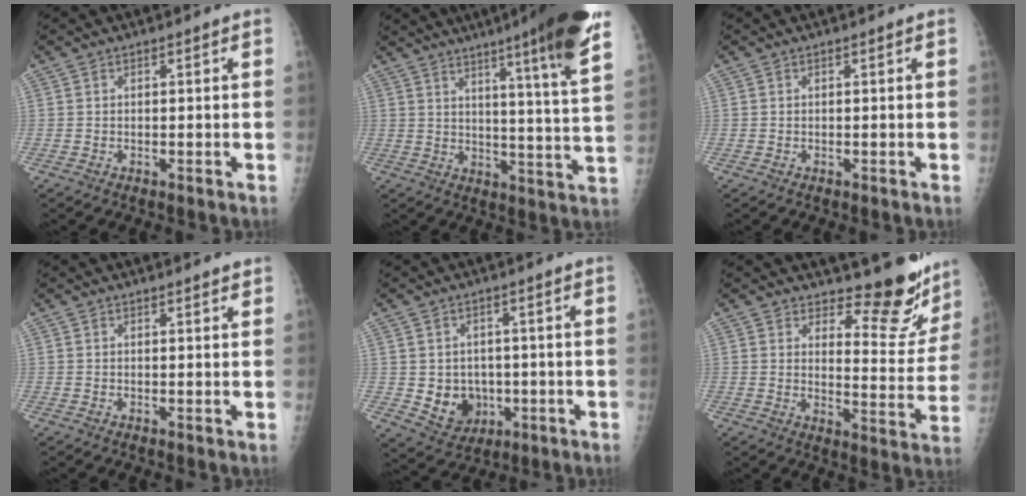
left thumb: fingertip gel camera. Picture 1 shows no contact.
{"total": 20.2, "force": [13.1, 0.9, 15.4], "torque": [-0.203, -0.061, 0.169]}
{"total": 0.0}
{"total": 1.5, "force": [1.4, 0.3, 0.6], "torque": [-0.002, -0.003, 0.018]}
{"total": 7.6, "force": [-0.8, 6.6, 3.7], "torque": [-0.025, -0.001, 0.006]}
{"total": 11.9, "force": [11.1, 3.4, 2.3], "torque": [0.007, -0.122, 0.135]}